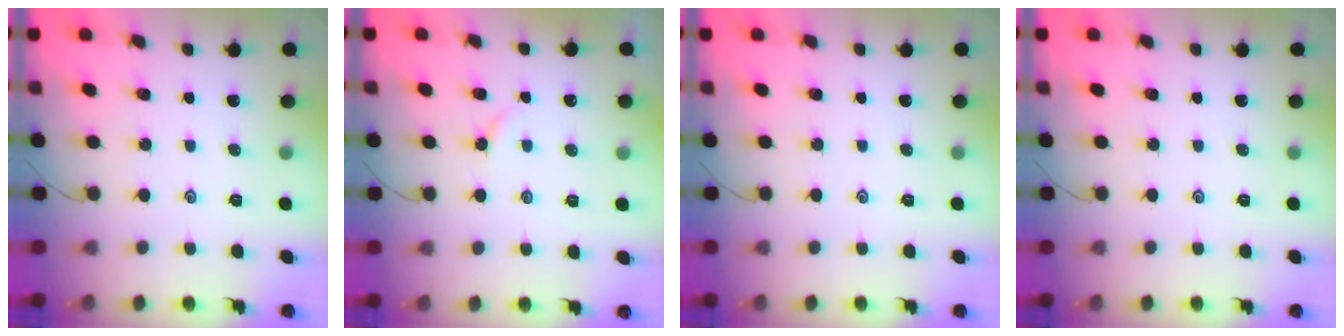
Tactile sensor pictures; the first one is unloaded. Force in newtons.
{"total": 2.2, "press": 2.2, "slide": 0.3}
{"total": 0.0}
{"total": 0.0}